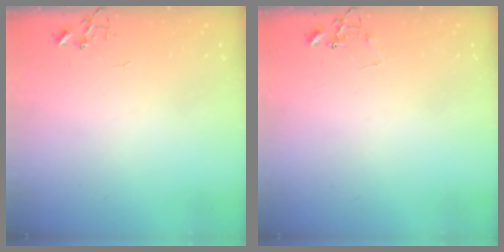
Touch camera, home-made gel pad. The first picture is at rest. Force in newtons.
{"total": 5.5, "press": 5.4, "slide": 0.4}